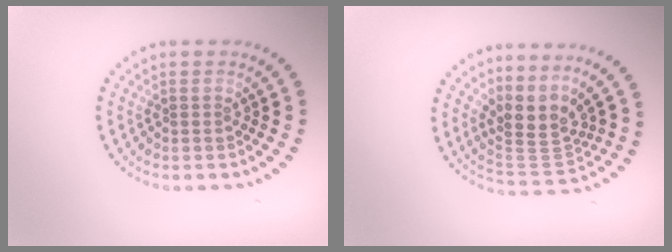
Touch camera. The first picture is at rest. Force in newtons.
{"total": 3.7, "press": 2.7, "slide": 2.5}